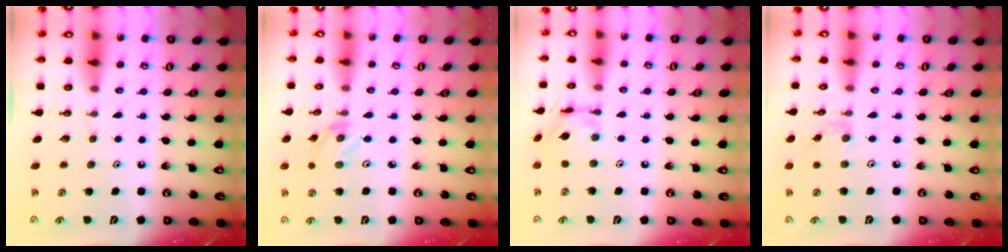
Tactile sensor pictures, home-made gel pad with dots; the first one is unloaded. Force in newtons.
{"total": 2.0, "press": 1.9, "slide": 0.3}
{"total": 9.7, "press": 9.7, "slide": 0.7}
{"total": 1.1, "press": 1.0, "slide": 0.4}